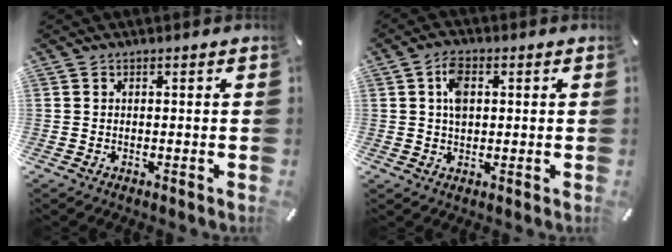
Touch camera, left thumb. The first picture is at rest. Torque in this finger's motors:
{"motor_torque": [0.07, 0.01, 0.41, -0.55, 0.19]}